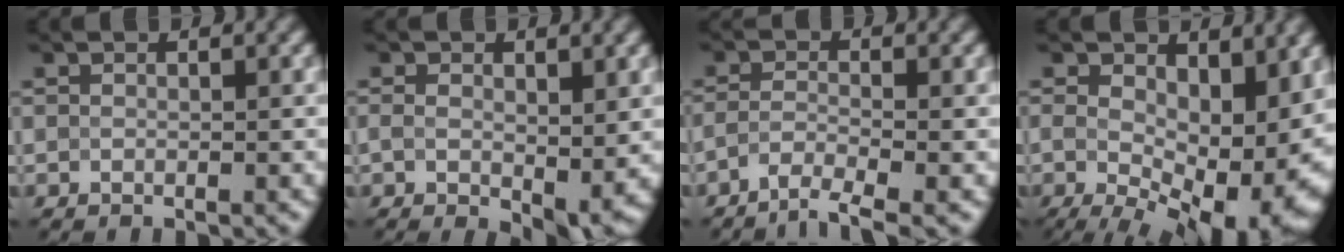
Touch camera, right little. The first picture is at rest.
{"total": 4.6, "force": [-0.6, 2.4, 3.8], "torque": [-0.072, -0.012, 0.003]}
{"total": 2.8, "force": [-2.5, 0.1, 1.3], "torque": [-0.023, 0.001, -0.055]}
{"total": 15.0, "force": [-1.2, 7.9, 12.7], "torque": [-0.166, -0.032, 0.013]}